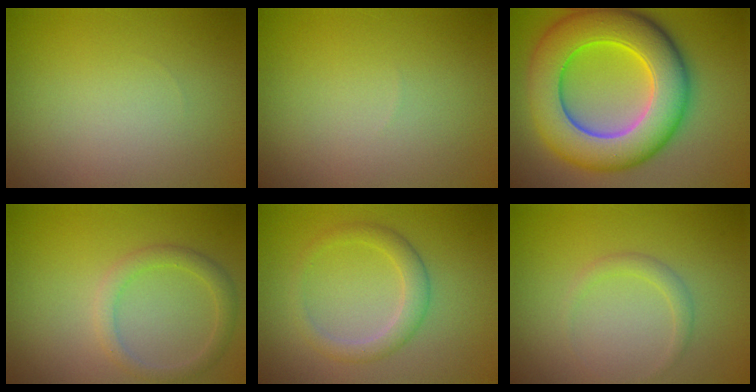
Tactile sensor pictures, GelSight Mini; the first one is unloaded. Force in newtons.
{"total": 0.0}
{"total": 12.2, "press": 12.2, "slide": 0.2}
{"total": 2.1, "press": 2.1, "slide": 0.1}
{"total": 2.5, "press": 2.5, "slide": 0.2}
{"total": 1.1, "press": 1.1, "slide": 0.1}